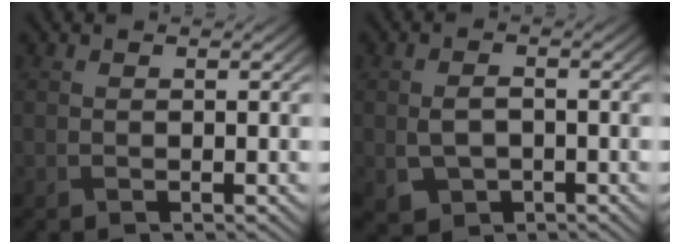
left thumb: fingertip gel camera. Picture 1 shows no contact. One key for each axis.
{"total": 3.4, "fx": -0.8, "fy": 2.4, "fz": 2.3, "tx": -0.055, "ty": -0.011, "tz": -0.013}